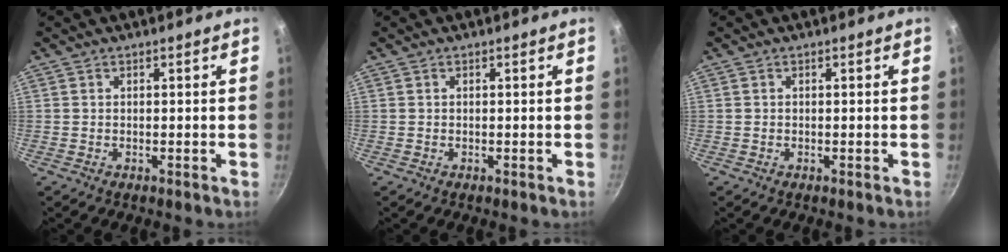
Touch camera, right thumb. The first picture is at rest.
{"total": 0.0}
{"total": 0.0}